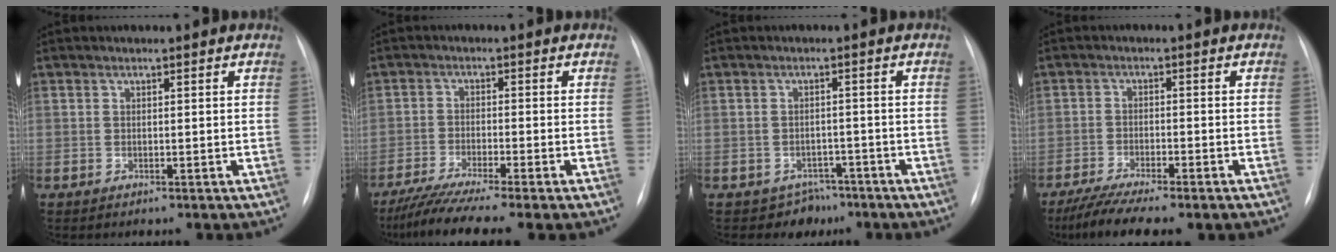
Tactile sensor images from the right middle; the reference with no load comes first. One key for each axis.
{"total": 9.1, "fx": -7.3, "fy": -0.7, "fz": 5.3, "tx": -0.089, "ty": -0.026, "tz": -0.120}
{"total": 4.0, "fx": -2.9, "fy": 2.8, "fz": -0.2, "tx": 0.010, "ty": 0.014, "tz": -0.035}
{"total": 9.3, "fx": -7.4, "fy": 1.4, "fz": 5.5, "tx": -0.090, "ty": -0.015, "tz": -0.116}